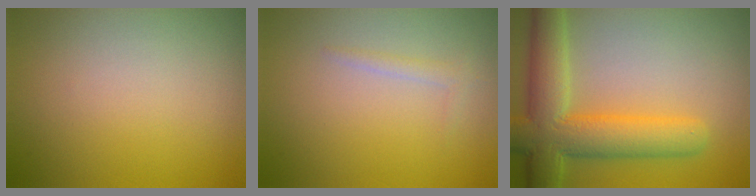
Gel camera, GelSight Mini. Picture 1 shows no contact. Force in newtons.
{"total": 1.0, "press": 1.0, "slide": 0.1}
{"total": 8.5, "press": 8.5, "slide": 0.7}